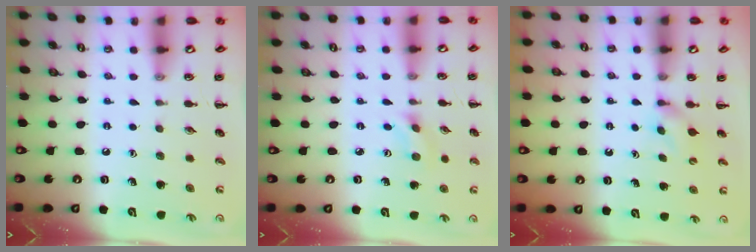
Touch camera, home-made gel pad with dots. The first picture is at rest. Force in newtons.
{"total": 2.0, "press": 1.9, "slide": 0.8}
{"total": 3.5, "press": 3.4, "slide": 0.9}